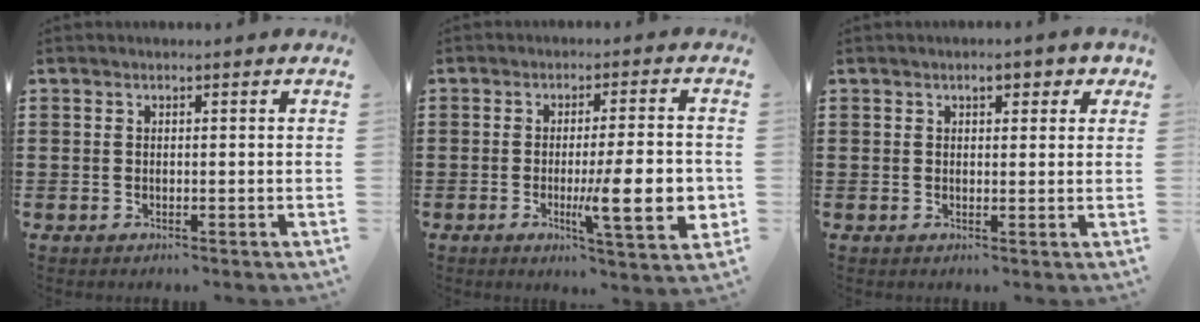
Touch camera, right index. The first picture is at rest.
{"total": 11.5, "force": [-2.2, 2.2, 11.1], "torque": [-0.167, -0.010, -0.033]}
{"total": 2.5, "force": [1.5, 1.1, 1.7], "torque": [-0.030, 0.005, 0.022]}